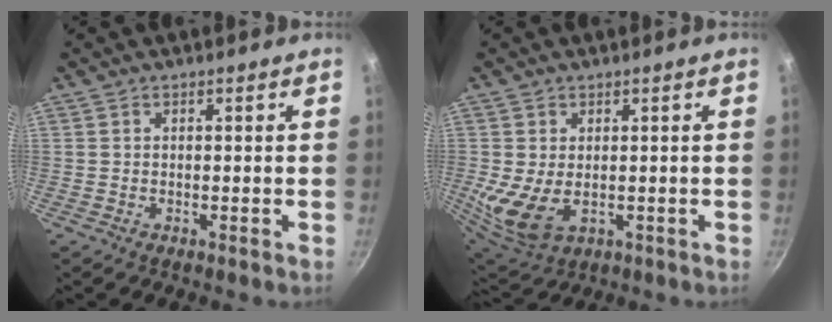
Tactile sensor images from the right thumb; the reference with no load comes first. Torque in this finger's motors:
{"motor_torque": [0.42, 1.04, 0.42, 0.17, 0.31]}